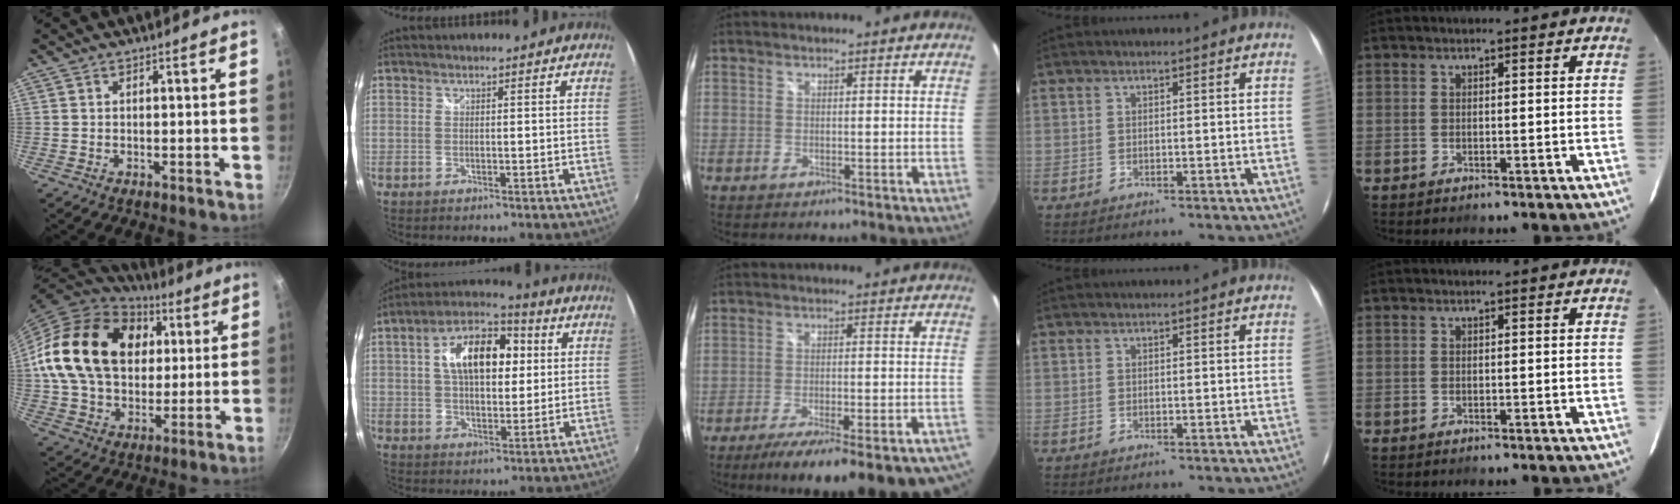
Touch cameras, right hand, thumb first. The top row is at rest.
{"thumb": {"total": 24.1, "force": [5.3, 17.8, 15.3], "torque": [-0.238, 0.012, 0.092]}, "index": {"total": 14.6, "force": [3.3, 8.2, 11.6], "torque": [-0.198, 0.033, 0.047]}, "middle": {"total": 23.5, "force": [-19.2, 4.8, 12.7], "torque": [-0.195, -0.046, -0.254]}}